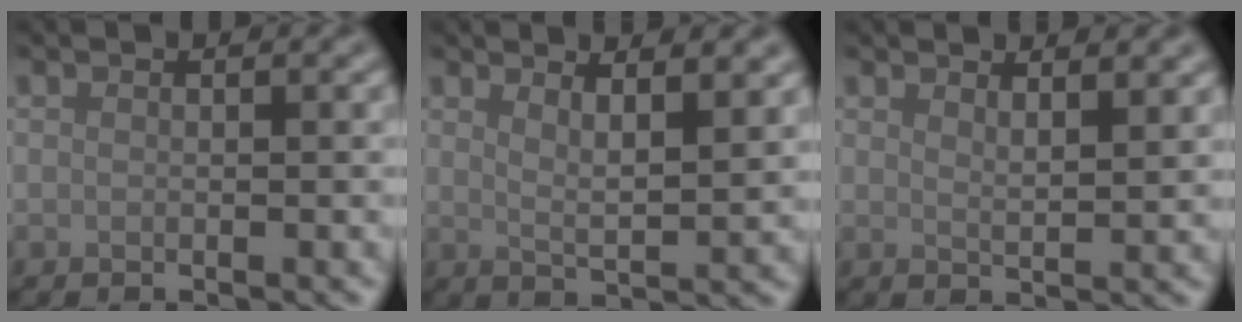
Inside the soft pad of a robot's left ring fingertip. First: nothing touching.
{"total": 4.1, "force": [2.5, 1.1, 3.0], "torque": [-0.038, -0.004, 0.042]}
{"total": 2.4, "force": [1.9, 0.7, 1.4], "torque": [-0.012, -0.001, 0.029]}